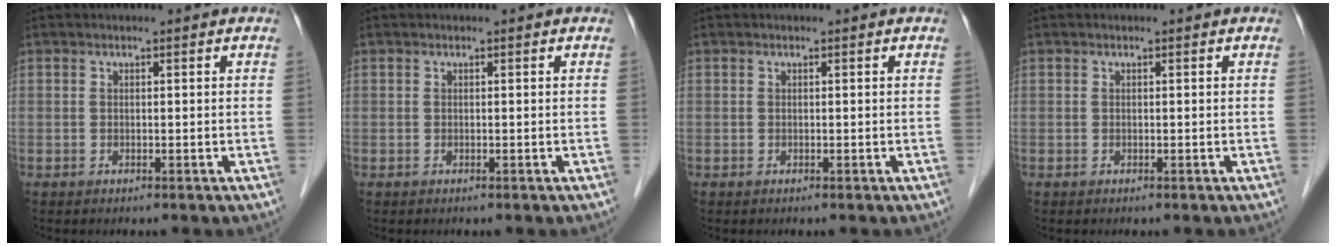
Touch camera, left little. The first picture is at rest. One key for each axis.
{"total": 0.0}
{"total": 0.0}
{"total": 0.0}